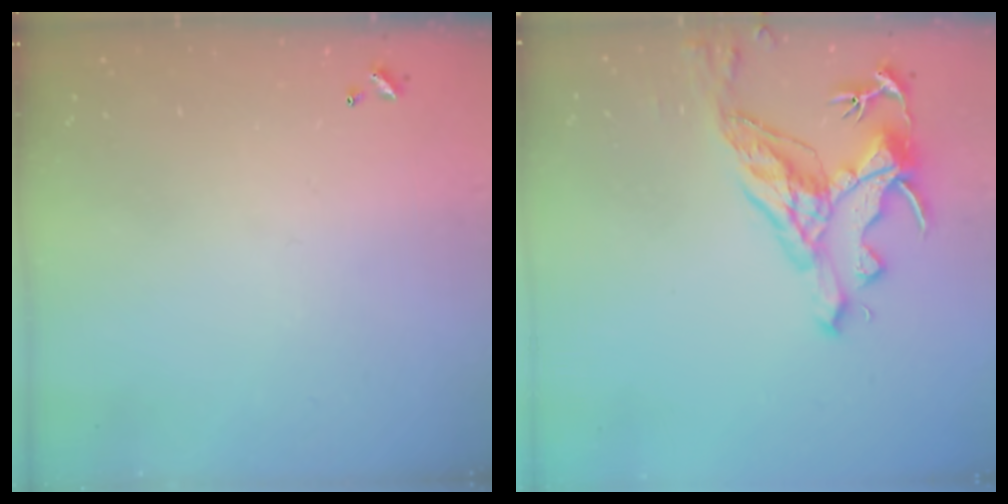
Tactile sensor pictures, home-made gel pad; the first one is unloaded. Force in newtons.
{"total": 7.8, "press": 7.7, "slide": 1.4}